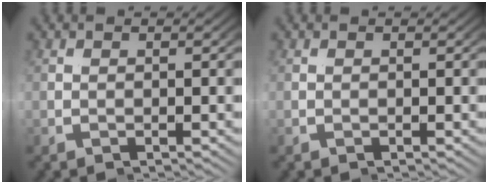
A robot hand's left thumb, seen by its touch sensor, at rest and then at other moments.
{"total": 0.0}